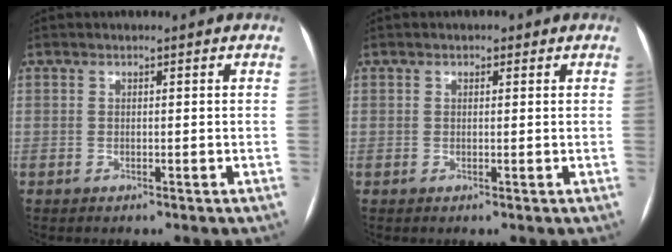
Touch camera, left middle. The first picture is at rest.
{"total": 0.9, "force": [0.5, 0.7, 0.4], "torque": [-0.007, 0.004, 0.005]}